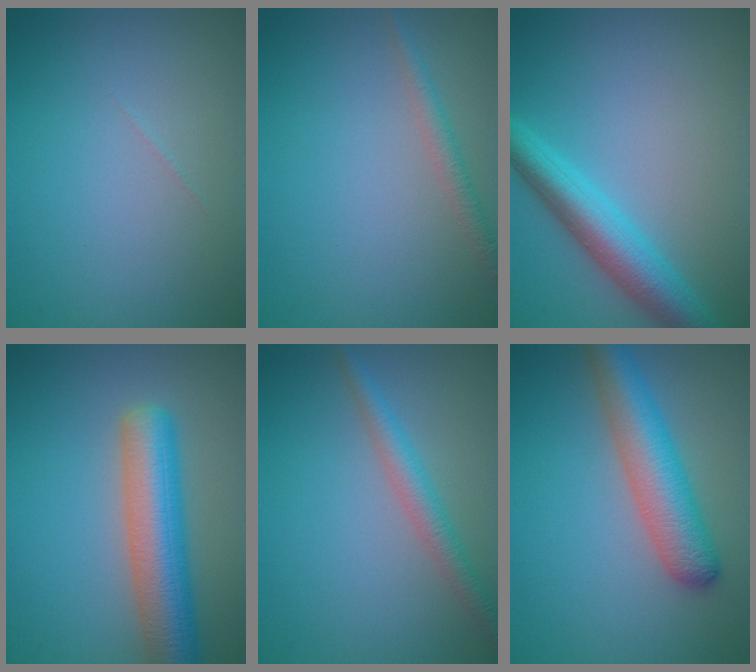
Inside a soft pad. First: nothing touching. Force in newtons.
{"total": 1.6, "press": 1.6, "slide": 0.1}
{"total": 5.2, "press": 5.2, "slide": 0.2}
{"total": 7.0, "press": 7.0, "slide": 0.5}
{"total": 2.8, "press": 2.8, "slide": 0.1}
{"total": 5.7, "press": 5.7, "slide": 0.2}